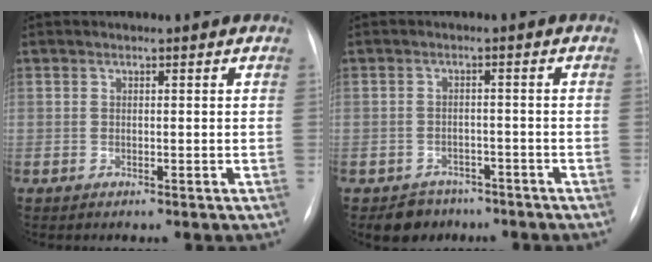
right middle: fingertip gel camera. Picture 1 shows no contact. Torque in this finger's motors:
{"motor_torque": [0.05, -0.05, 0.01, 0.02]}